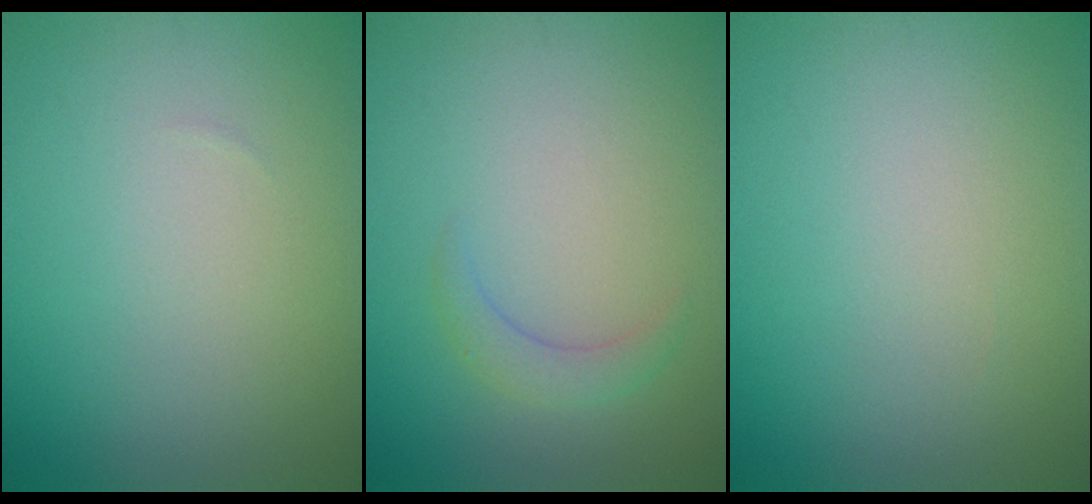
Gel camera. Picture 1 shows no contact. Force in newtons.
{"total": 1.5, "press": 1.5, "slide": 0.1}
{"total": 0.0}